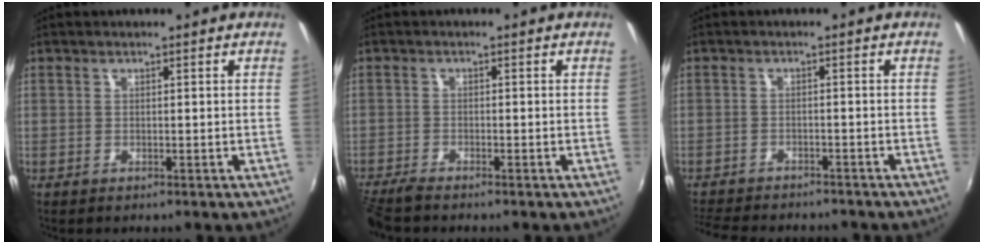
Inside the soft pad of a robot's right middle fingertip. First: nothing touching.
{"total": 4.3, "force": [-3.9, 0.3, 1.8], "torque": [-0.050, -0.018, -0.074]}
{"total": 10.7, "force": [-9.6, 2.7, 4.1], "torque": [-0.104, -0.019, -0.147]}